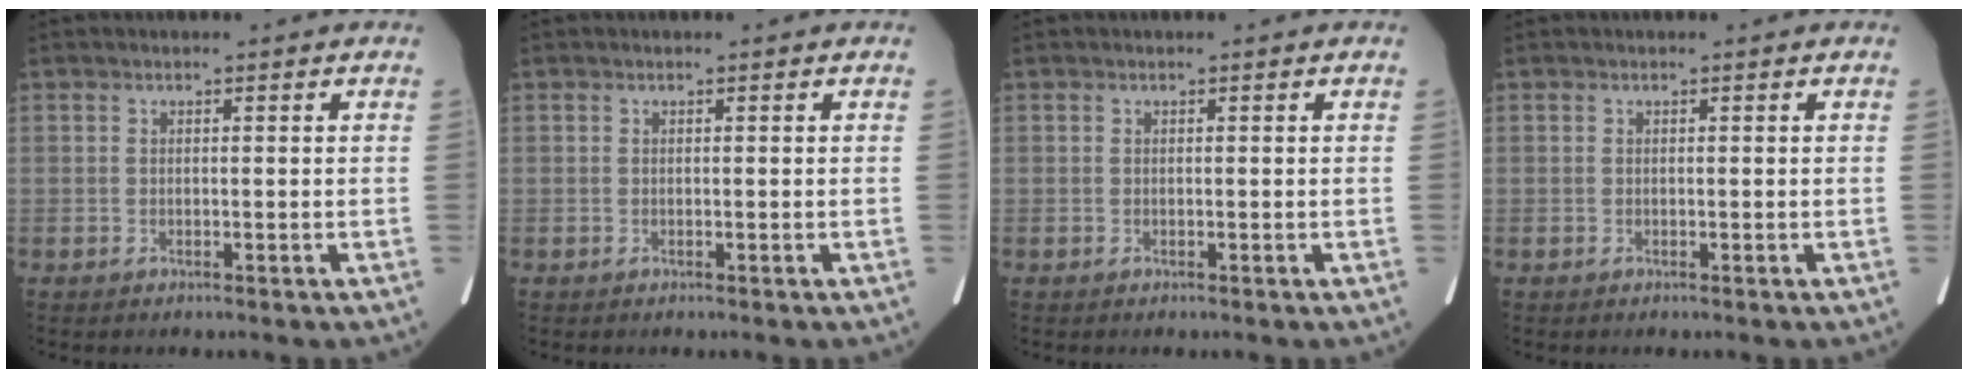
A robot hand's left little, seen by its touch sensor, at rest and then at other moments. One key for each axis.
{"total": 0.0}
{"total": 0.0}
{"total": 0.0}